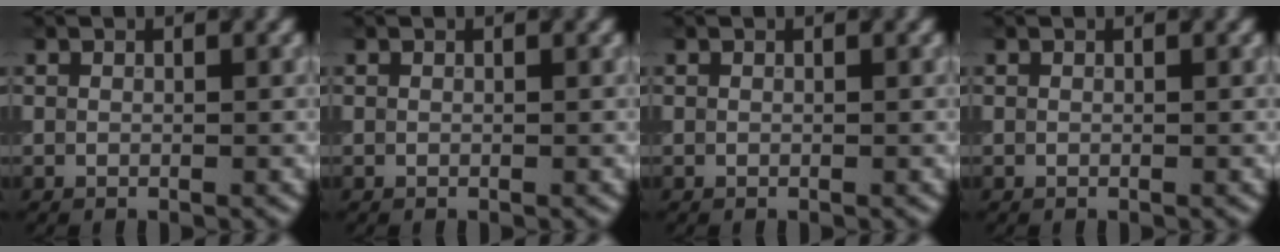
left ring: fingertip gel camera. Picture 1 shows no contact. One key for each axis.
{"total": 0.0}
{"total": 0.0}
{"total": 0.0}